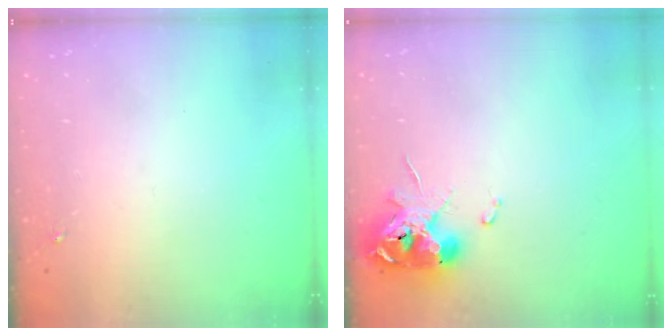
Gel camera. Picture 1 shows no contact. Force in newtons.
{"total": 14.0, "press": 13.9, "slide": 1.7}